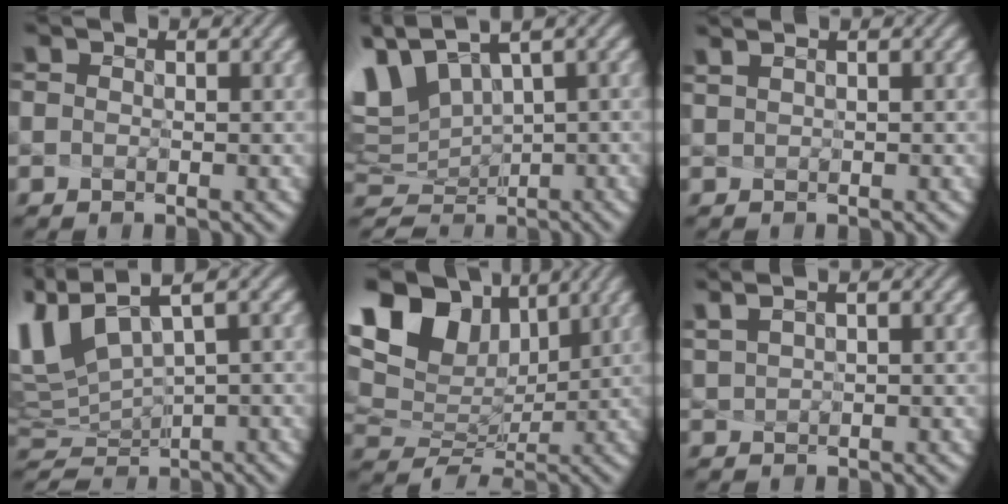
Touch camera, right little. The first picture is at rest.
{"total": 4.3, "force": [1.9, 2.3, 3.2], "torque": [-0.102, -0.013, 0.067]}
{"total": 1.2, "force": [0.1, -0.9, -0.7], "torque": [-0.009, -0.015, 0.024]}
{"total": 4.1, "force": [1.8, 0.9, 3.5], "torque": [-0.107, -0.020, 0.063]}
{"total": 10.4, "force": [4.5, 6.7, 6.6], "torque": [-0.158, 0.016, 0.103]}
{"total": 1.2, "force": [0.7, -0.9, -0.4], "torque": [-0.019, -0.003, 0.038]}